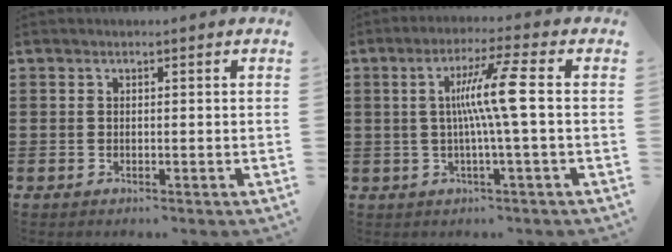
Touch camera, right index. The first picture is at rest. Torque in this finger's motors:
{"motor_torque": [1.27, -0.38, 0.40, 0.21]}